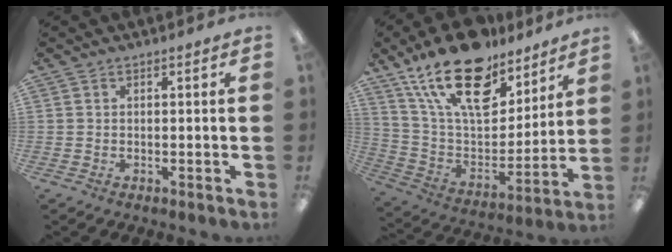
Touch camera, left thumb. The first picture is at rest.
{"total": 22.6, "force": [15.1, 10.8, 12.9], "torque": [-0.240, -0.088, 0.269]}